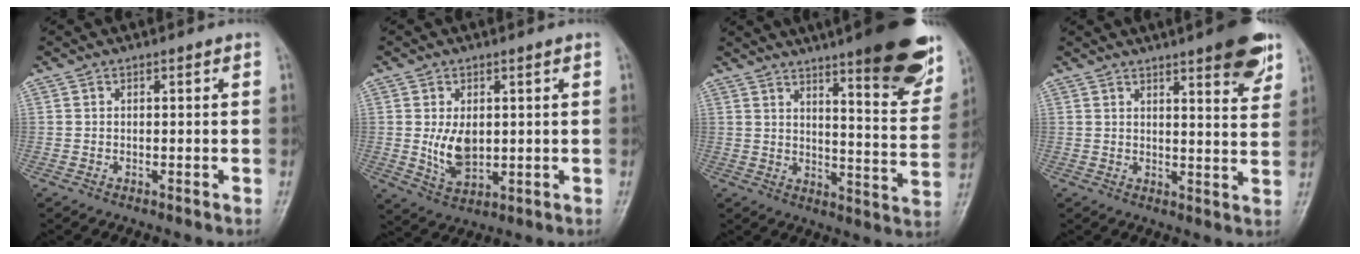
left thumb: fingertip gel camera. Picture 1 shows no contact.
{"total": 6.6, "force": [0.6, 4.1, 5.1], "torque": [-0.079, -0.016, 0.023]}
{"total": 20.9, "force": [13.7, 4.2, 15.2], "torque": [-0.174, -0.068, 0.183]}
{"total": 9.2, "force": [5.8, 1.9, 7.0], "torque": [-0.072, -0.029, 0.072]}